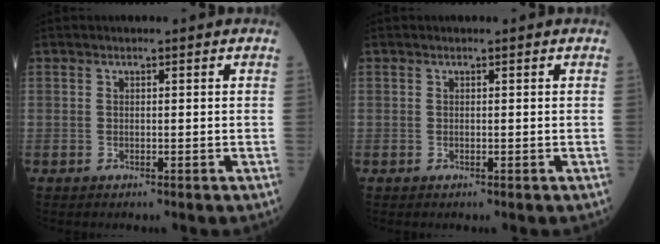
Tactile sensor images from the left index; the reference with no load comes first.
{"total": 0.0}